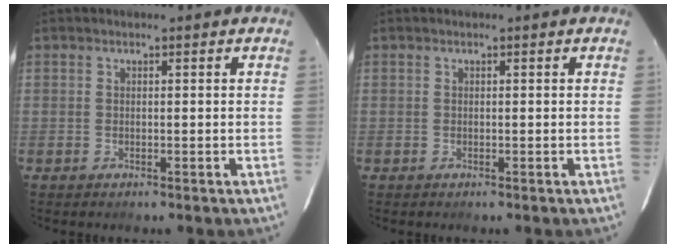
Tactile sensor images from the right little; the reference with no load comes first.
{"total": 0.0}